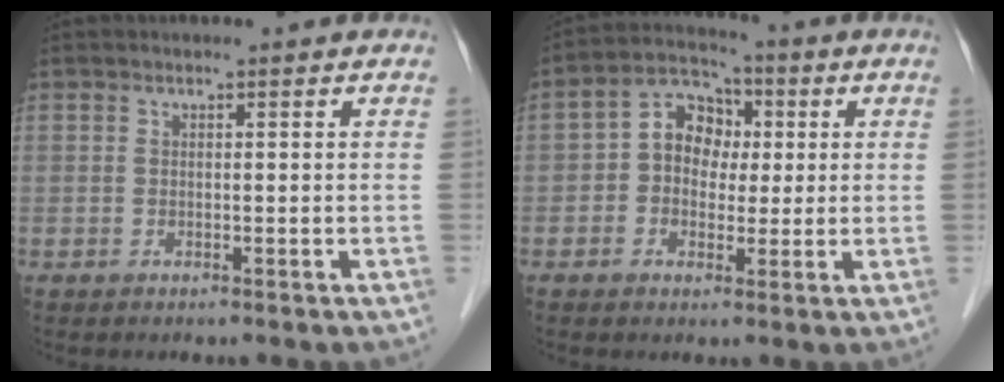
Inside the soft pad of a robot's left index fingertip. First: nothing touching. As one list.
[{"total": 7.2, "force": [0.4, 5.7, 4.5], "torque": [-0.086, 0.032, 0.002]}]